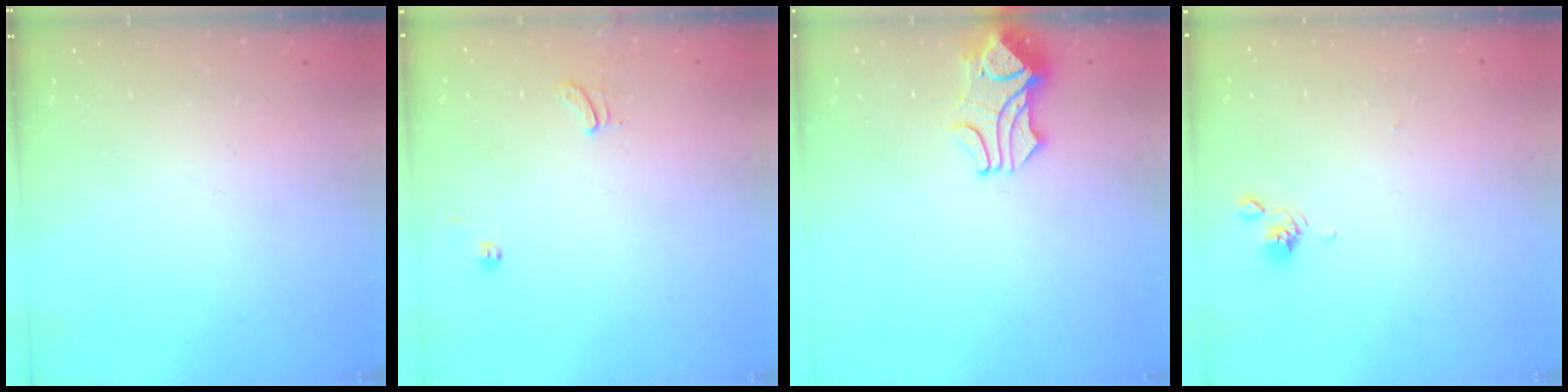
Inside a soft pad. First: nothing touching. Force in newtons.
{"total": 1.5, "press": 1.2, "slide": 1.0}
{"total": 1.8, "press": 1.4, "slide": 1.1}
{"total": 2.8, "press": 2.8, "slide": 0.1}